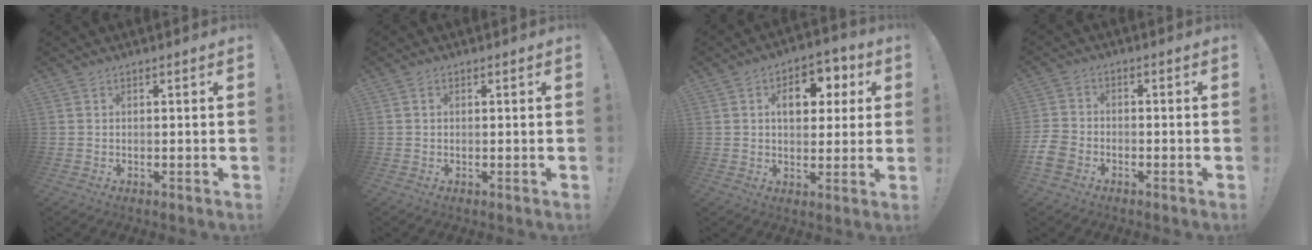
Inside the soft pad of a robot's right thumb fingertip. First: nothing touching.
{"total": 0.6, "force": [0.1, 0.5, 0.2], "torque": [0.003, 0.000, 0.000]}
{"total": 10.8, "force": [3.0, 7.4, 7.3], "torque": [-0.094, -0.002, 0.051]}
{"total": 6.9, "force": [-3.7, 4.8, 3.3], "torque": [-0.075, 0.018, -0.068]}